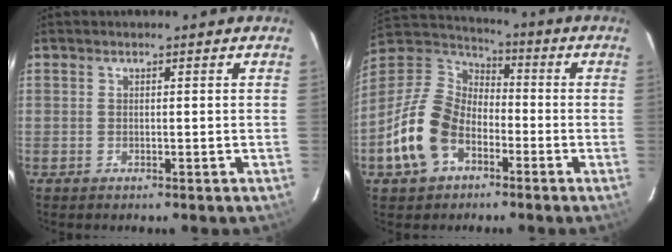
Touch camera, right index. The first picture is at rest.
{"total": 15.3, "force": [-6.2, 10.3, 9.3], "torque": [-0.210, 0.010, -0.116]}